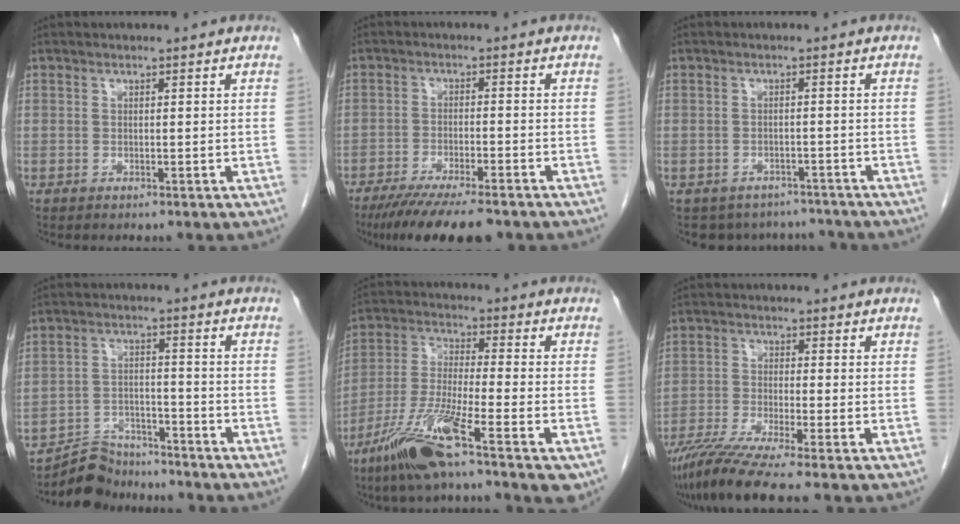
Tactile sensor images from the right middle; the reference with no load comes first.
{"total": 11.7, "force": [-9.2, 1.8, 7.0], "torque": [-0.106, -0.024, -0.143]}
{"total": 8.0, "force": [-7.2, 3.5, 0.5], "torque": [-0.002, 0.015, -0.082]}
{"total": 6.5, "force": [-6.2, 2.0, -0.5], "torque": [0.011, 0.013, -0.108]}
{"total": 13.6, "force": [-7.8, 1.0, 11.1], "torque": [-0.218, -0.028, -0.148]}
{"total": 8.7, "force": [-7.0, -1.2, 5.1], "torque": [-0.086, -0.029, -0.120]}